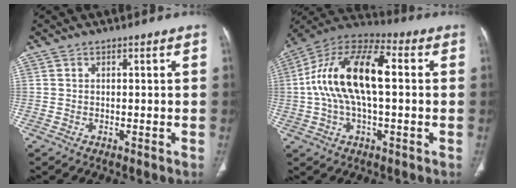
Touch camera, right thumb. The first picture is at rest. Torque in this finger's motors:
{"motor_torque": [2.06, 2.06, 1.85, -0.68, 0.69]}